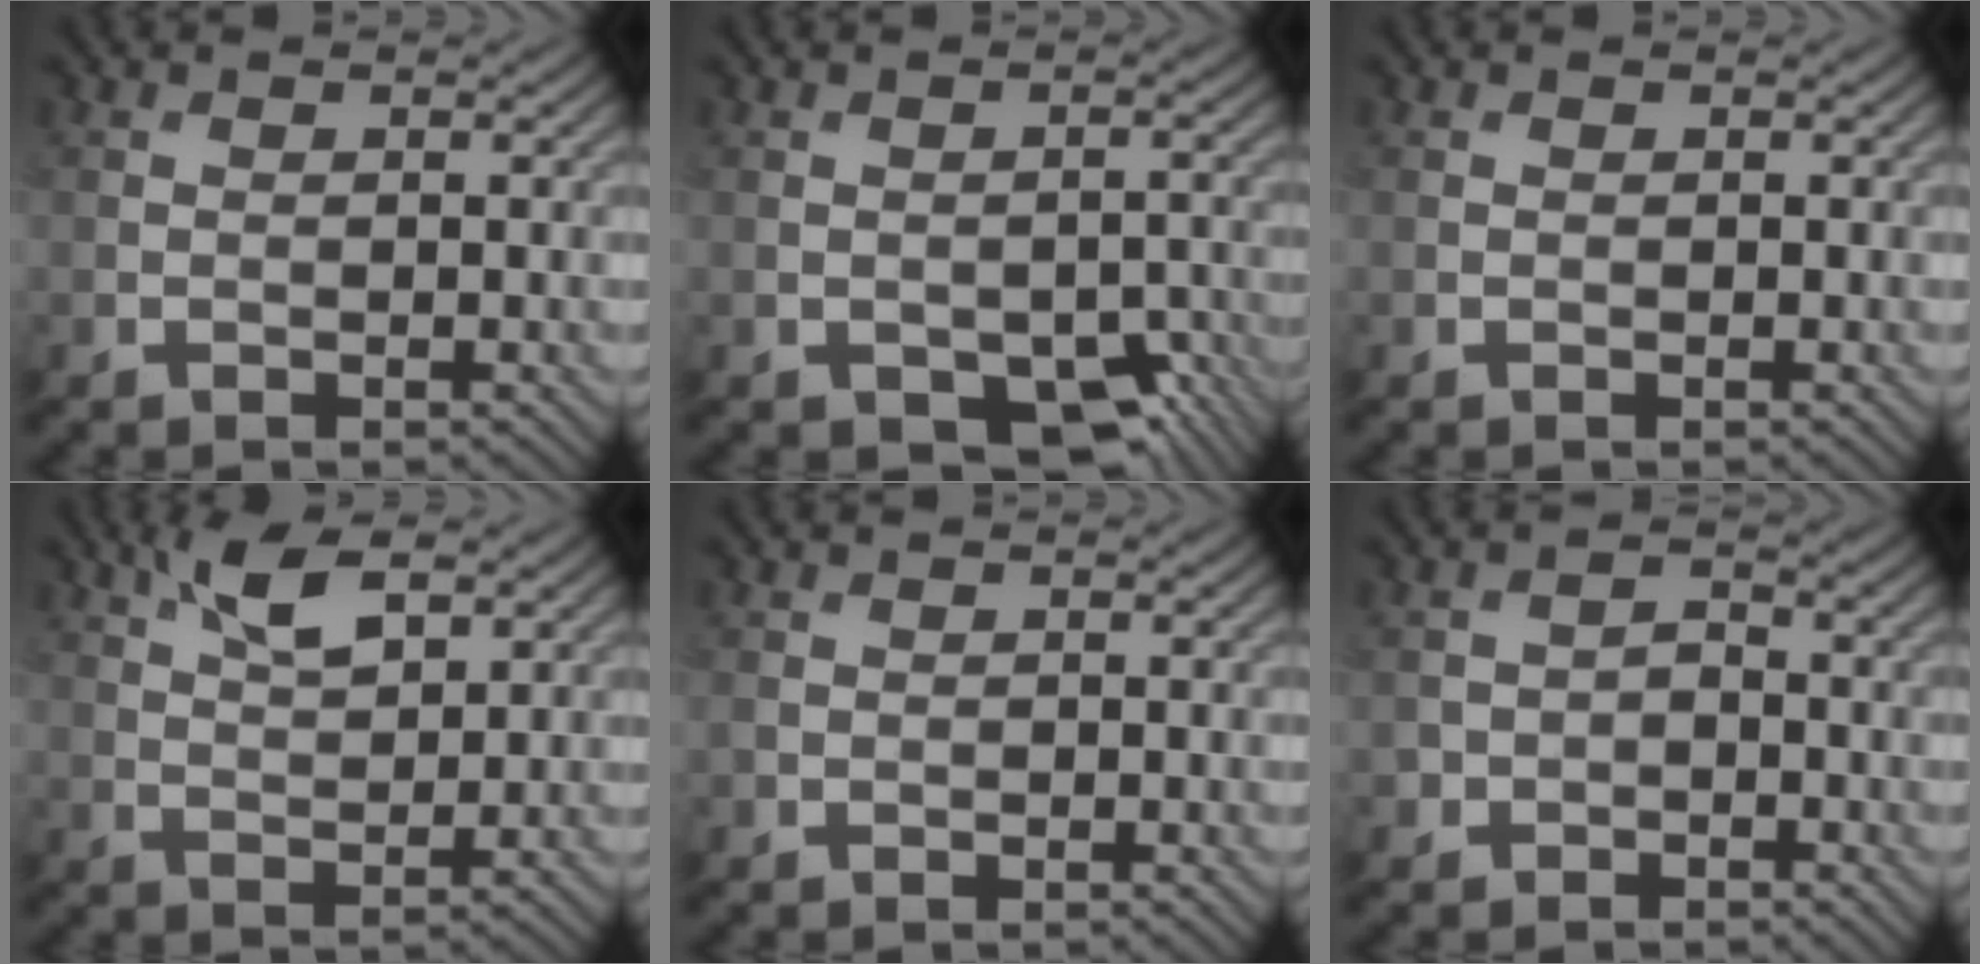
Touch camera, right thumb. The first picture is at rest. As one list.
[{"total": 7.7, "force": [-4.4, 4.2, 4.7], "torque": [-0.064, -0.012, -0.052]}, {"total": 0.0}, {"total": 5.6, "force": [3.0, 2.1, 4.2], "torque": [-0.092, 0.004, 0.060]}, {"total": 1.2, "force": [-0.5, 1.0, 0.4], "torque": [-0.009, -0.006, -0.011]}, {"total": 2.4, "force": [-1.4, 1.7, 0.8], "torque": [-0.013, 0.004, -0.032]}]